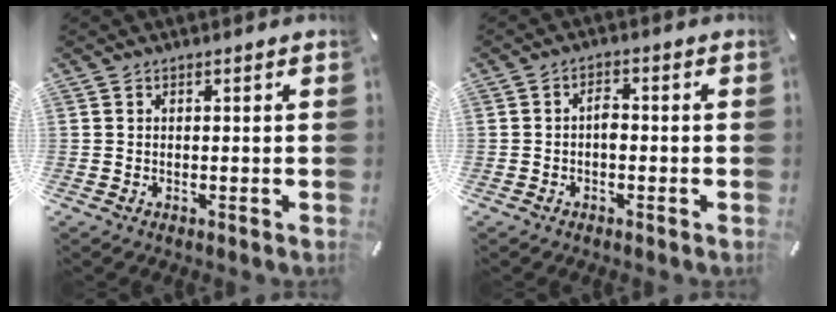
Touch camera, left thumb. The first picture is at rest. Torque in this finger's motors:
{"motor_torque": [0.08, 0.95, -0.02, 0.03, 0.16]}